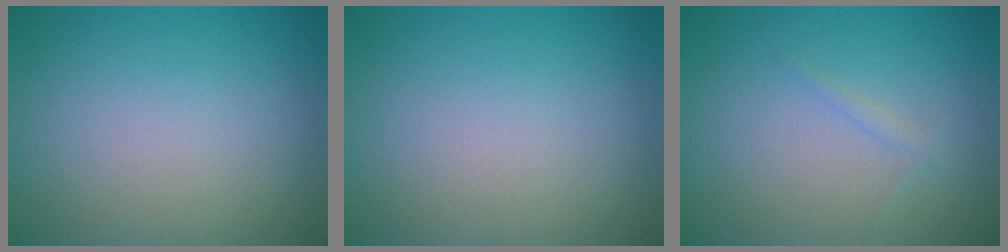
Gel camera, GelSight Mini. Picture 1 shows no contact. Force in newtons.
{"total": 0.0}
{"total": 0.8, "press": 0.8, "slide": 0.1}